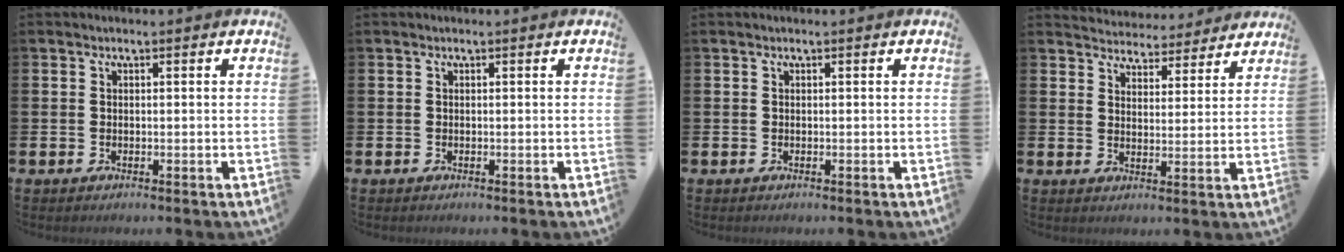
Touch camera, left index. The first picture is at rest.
{"total": 0.0}
{"total": 0.0}
{"total": 4.6, "force": [4.5, 1.0, -0.4], "torque": [-0.010, -0.035, 0.078]}